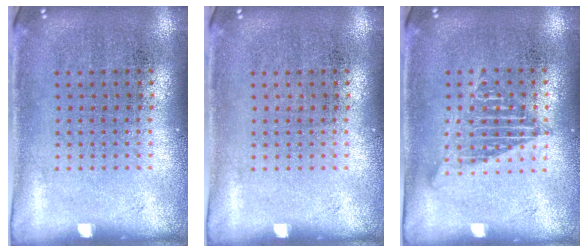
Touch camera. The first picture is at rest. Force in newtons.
{"total": 0.0}
{"total": 1.2, "press": 1.1, "slide": 0.3}